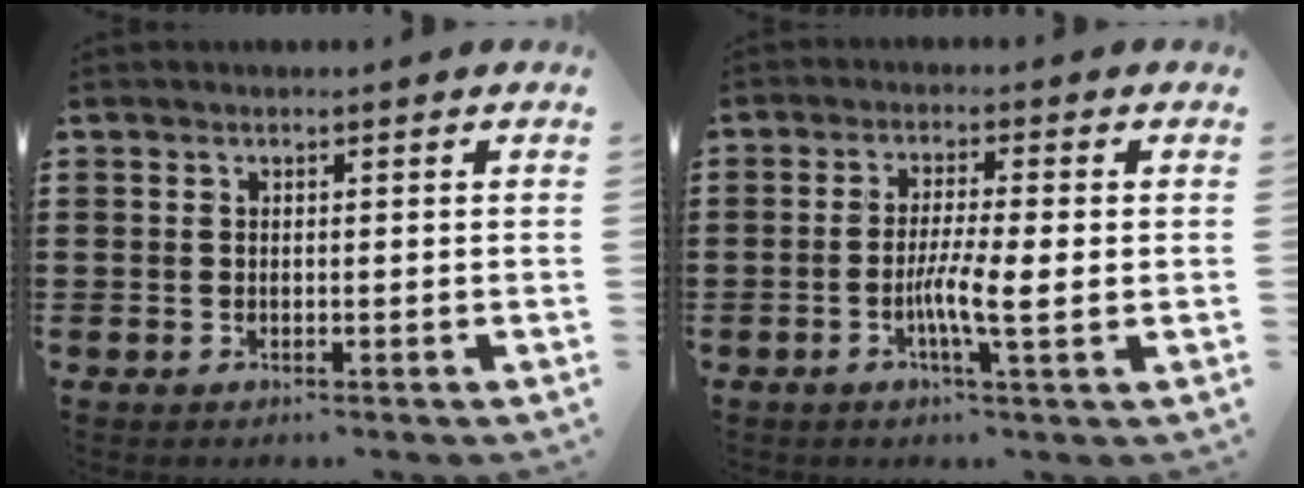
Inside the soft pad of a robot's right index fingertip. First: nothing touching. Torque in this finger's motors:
{"motor_torque": [-0.54, 0.04, 0.17, 0.03]}